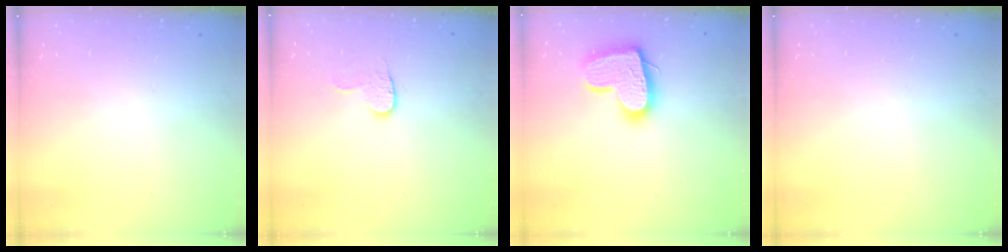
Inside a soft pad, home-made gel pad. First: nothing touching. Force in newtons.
{"total": 4.1, "press": 4.1, "slide": 0.4}
{"total": 15.1, "press": 15.0, "slide": 1.0}
{"total": 0.0}